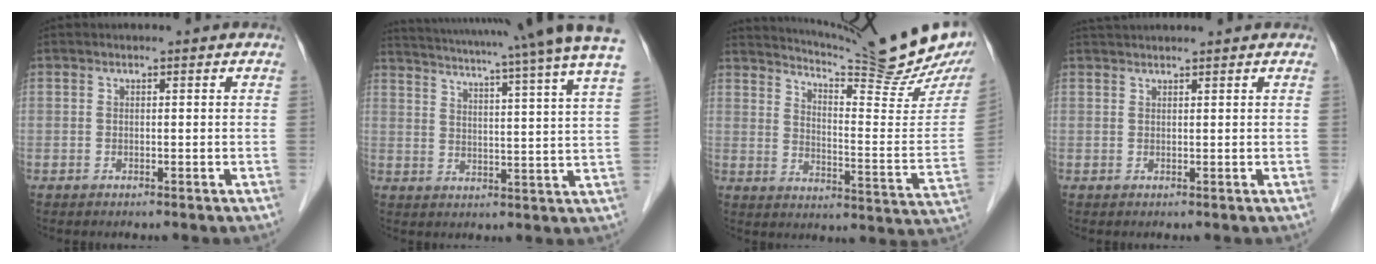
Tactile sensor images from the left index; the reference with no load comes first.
{"total": 25.8, "force": [22.7, -0.9, 12.3], "torque": [-0.201, -0.039, 0.281]}
{"total": 23.4, "force": [20.5, -0.2, 11.2], "torque": [-0.176, -0.093, 0.265]}
{"total": 4.6, "force": [4.4, -0.4, 1.3], "torque": [-0.015, 0.035, 0.064]}